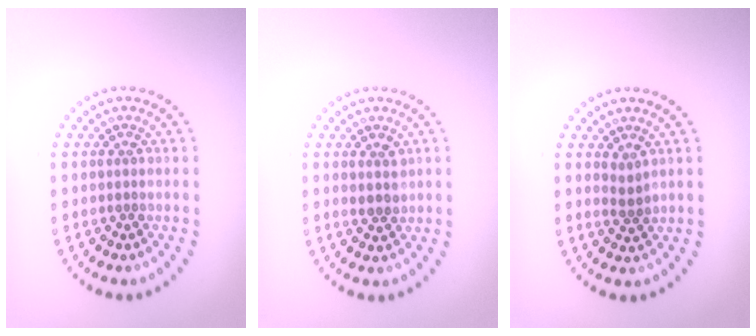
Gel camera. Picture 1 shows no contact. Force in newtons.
{"total": 1.5, "press": 1.3, "slide": 0.6}
{"total": 1.1, "press": 0.8, "slide": 0.8}